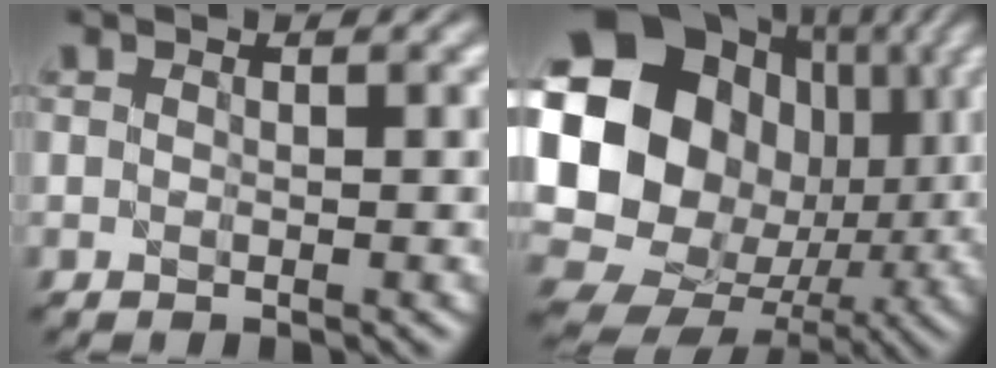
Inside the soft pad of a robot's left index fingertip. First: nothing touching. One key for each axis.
{"total": 23.1, "fx": 3.1, "fy": 20.1, "fz": 11.0, "tx": -0.226, "ty": 0.024, "tz": 0.036}